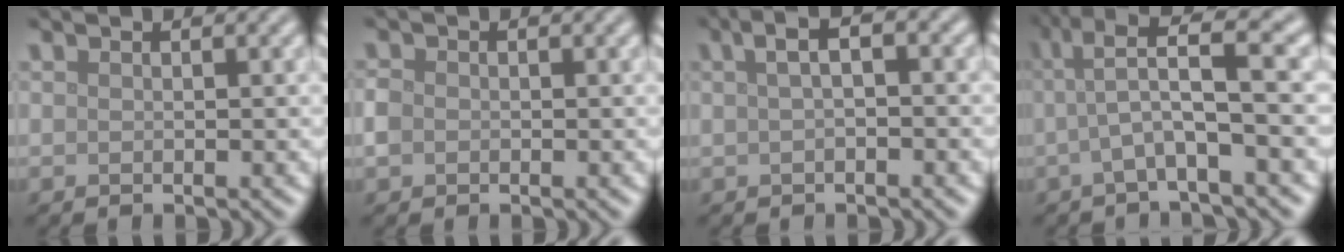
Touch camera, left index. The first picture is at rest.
{"total": 1.4, "force": [-0.2, 1.2, 0.6], "torque": [-0.009, 0.000, -0.011]}
{"total": 2.5, "force": [0.5, 0.8, 2.4], "torque": [-0.040, 0.012, 0.006]}
{"total": 5.7, "force": [0.9, 0.9, 5.6], "torque": [-0.103, 0.017, 0.010]}